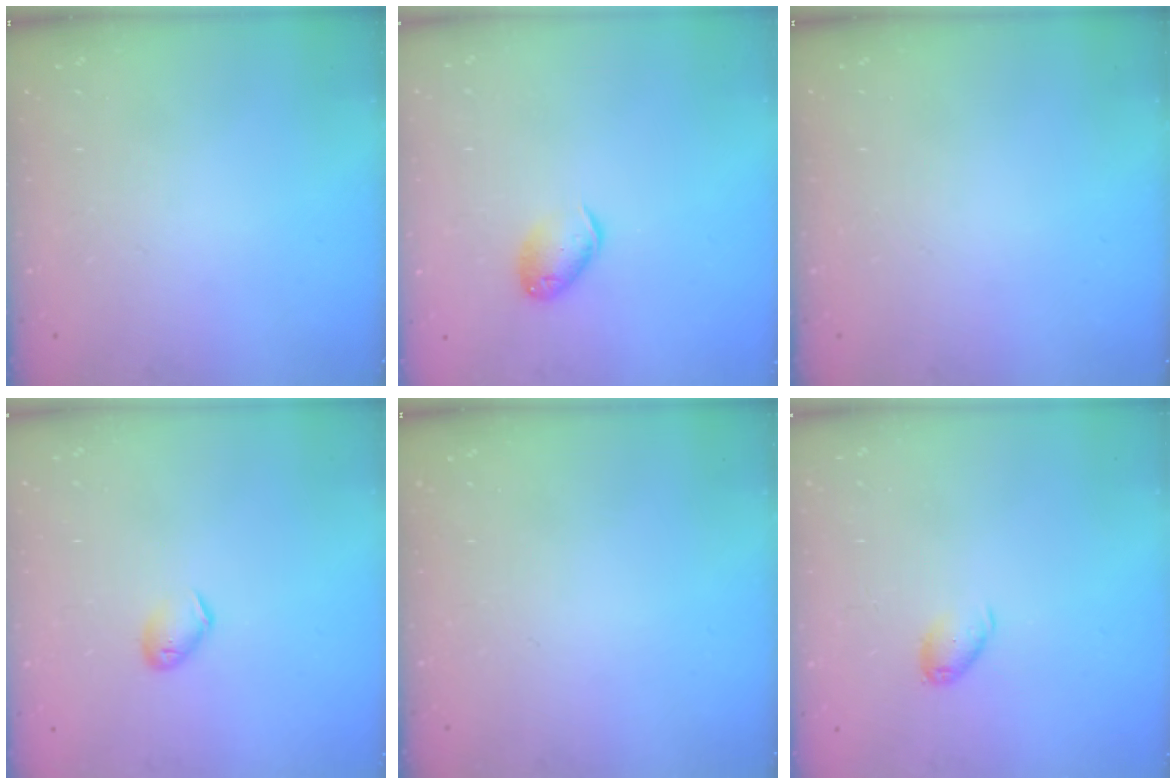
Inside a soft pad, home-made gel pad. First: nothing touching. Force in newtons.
{"total": 8.9, "press": 8.9, "slide": 0.9}
{"total": 0.0}
{"total": 7.0, "press": 6.9, "slide": 1.3}
{"total": 0.0}
{"total": 5.8, "press": 5.8, "slide": 0.5}